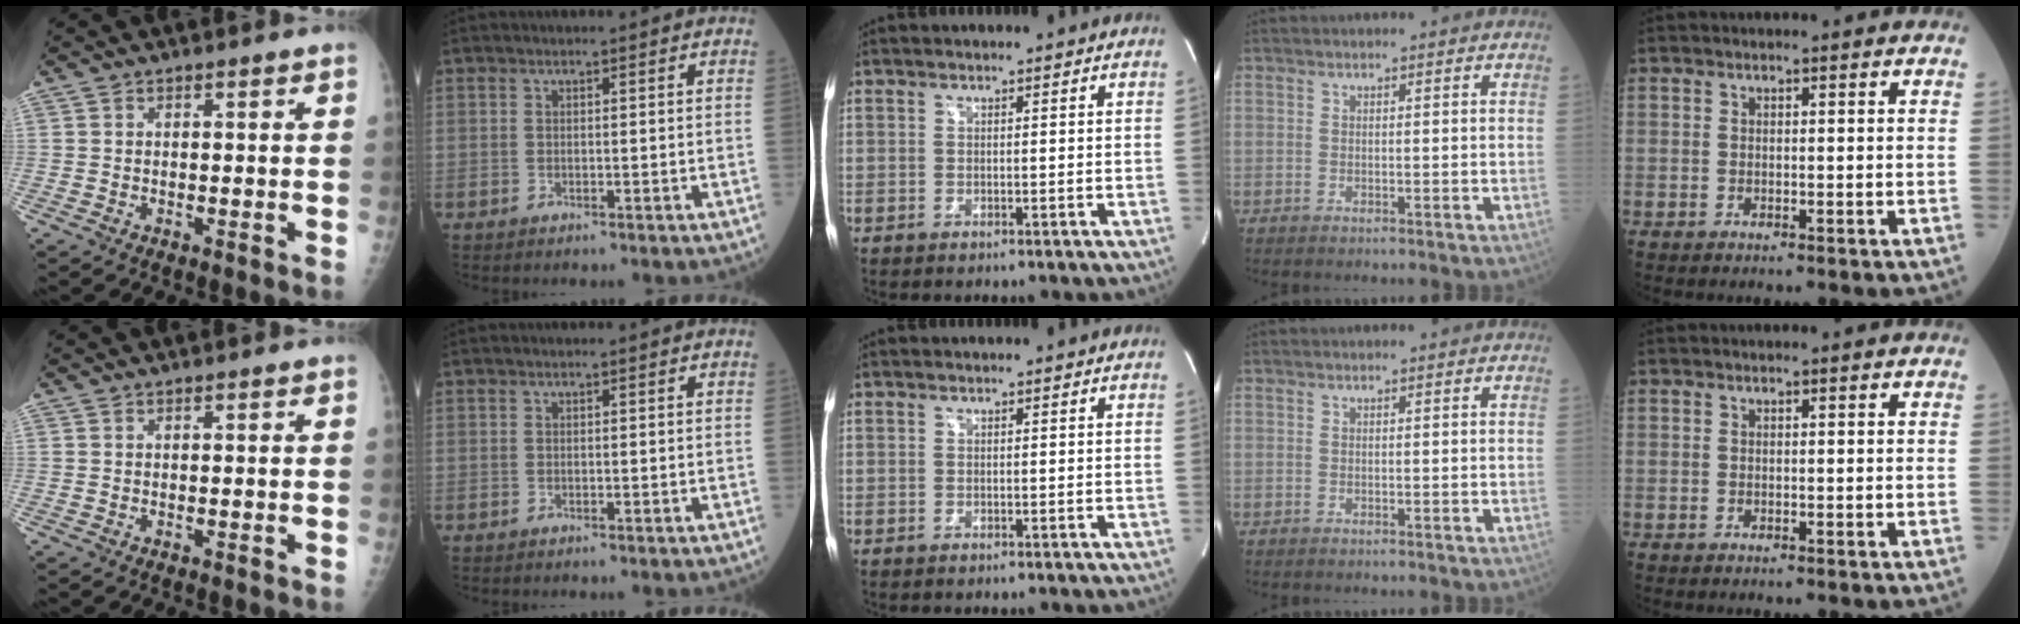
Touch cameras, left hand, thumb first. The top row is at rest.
{}